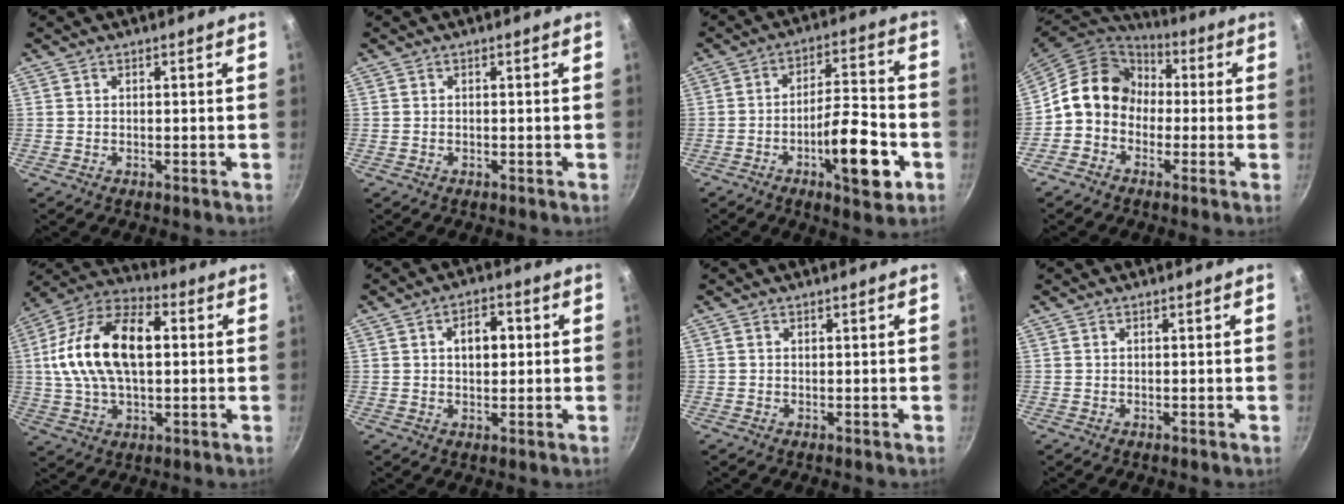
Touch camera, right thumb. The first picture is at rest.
{"total": 0.0}
{"total": 13.9, "force": [-5.1, 4.7, 12.0], "torque": [-0.164, 0.036, -0.075]}
{"total": 12.9, "force": [-0.3, 10.8, 6.9], "torque": [-0.084, 0.040, -0.030]}
{"total": 20.5, "force": [2.3, 11.7, 16.6], "torque": [-0.297, 0.028, 0.027]}
{"total": 6.0, "force": [1.0, 3.7, 4.7], "torque": [-0.046, 0.010, 0.012]}
{"total": 0.0}
{"total": 0.0}